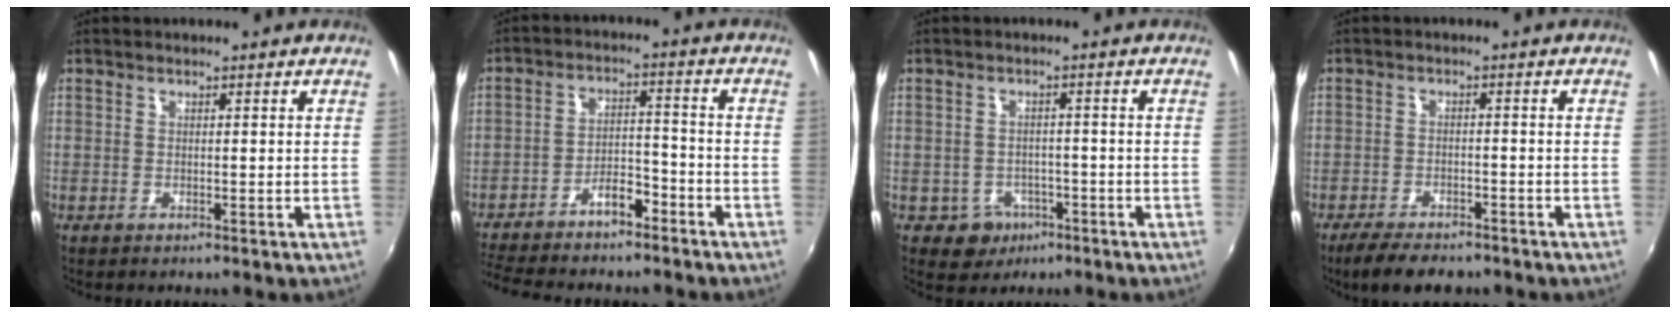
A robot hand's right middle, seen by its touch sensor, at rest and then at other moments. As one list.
[{"total": 10.6, "force": [-8.8, 3.2, 4.9], "torque": [-0.109, 0.019, -0.146]}, {"total": 5.1, "force": [-2.4, 4.4, 1.0], "torque": [-0.035, 0.005, -0.025]}, {"total": 7.2, "force": [-5.8, 2.5, 3.3], "torque": [-0.083, -0.011, -0.098]}]